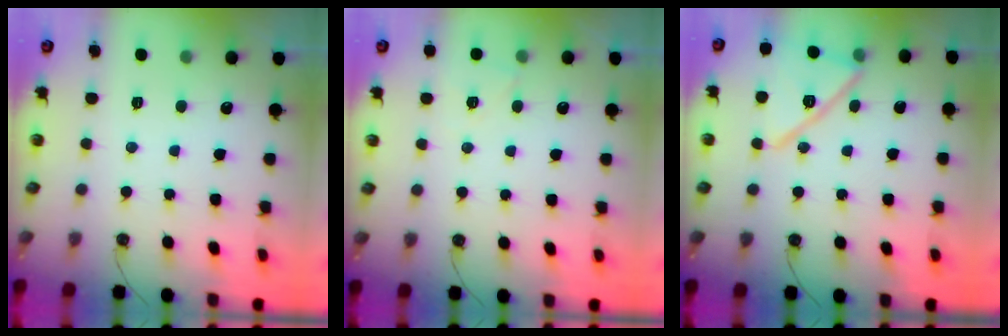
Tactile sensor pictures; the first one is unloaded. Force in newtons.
{"total": 5.9, "press": 5.9, "slide": 0.3}
{"total": 15.6, "press": 15.6, "slide": 0.4}